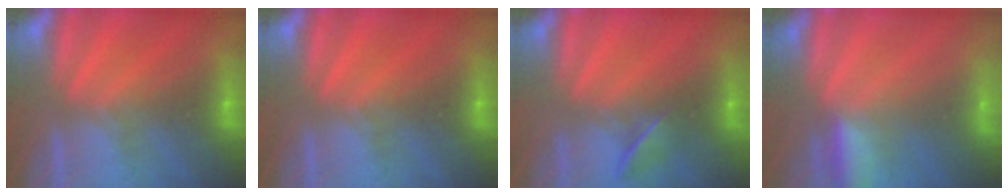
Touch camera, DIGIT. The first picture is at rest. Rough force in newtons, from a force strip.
{"total": 0.0}
{"total": 2.0}
{"total": 2.9}